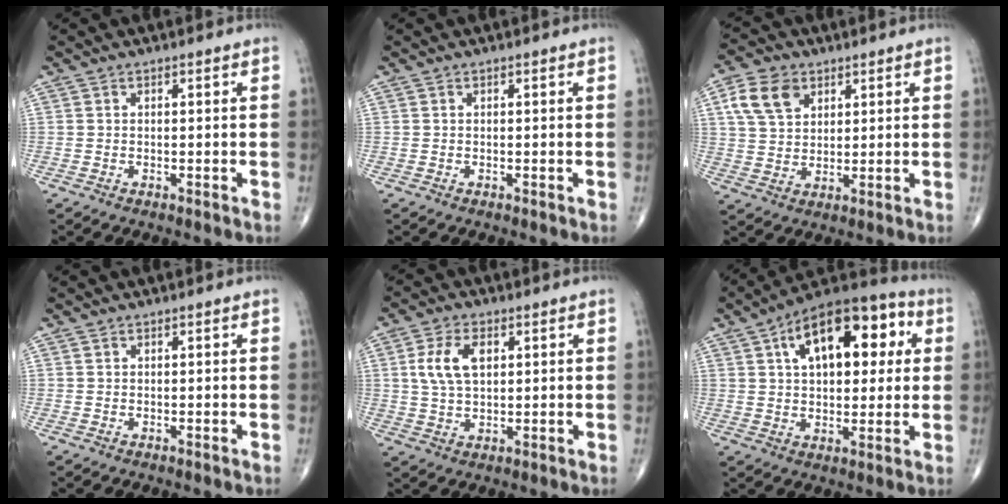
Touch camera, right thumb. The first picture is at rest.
{"total": 0.0}
{"total": 8.6, "force": [3.8, 6.0, 4.9], "torque": [-0.080, -0.006, 0.074]}
{"total": 0.0}
{"total": 7.9, "force": [2.1, 4.5, 6.1], "torque": [-0.119, 0.000, 0.043]}
{"total": 19.8, "force": [5.9, 10.4, 15.8], "torque": [-0.200, 0.019, 0.081]}